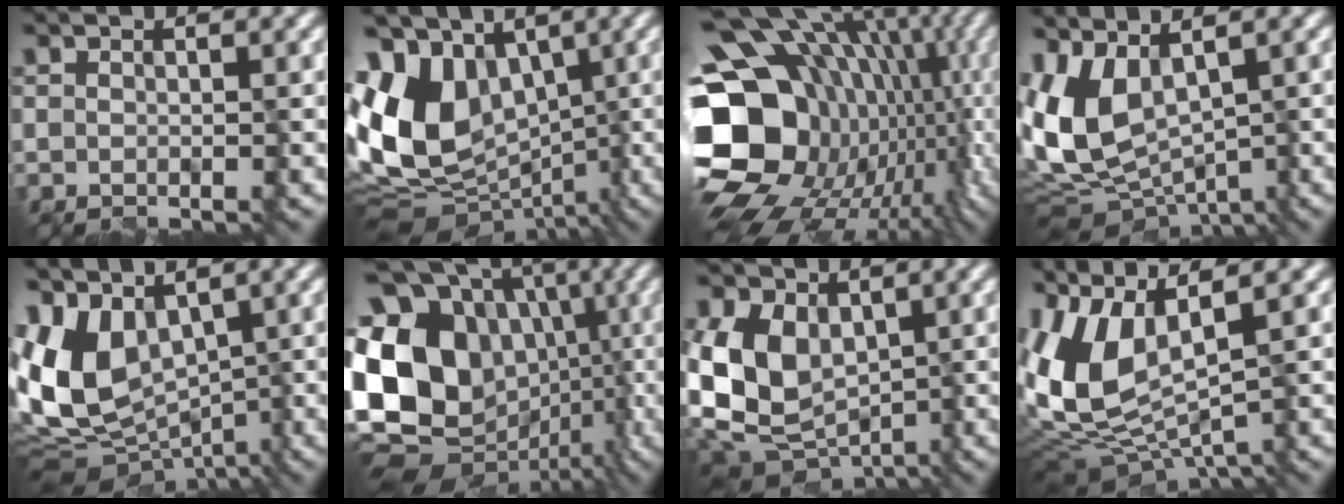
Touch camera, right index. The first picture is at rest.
{"total": 12.6, "force": [0.9, 9.0, 8.7], "torque": [-0.188, 0.015, 0.000]}
{"total": 20.4, "force": [-1.5, 15.6, 13.0], "torque": [-0.242, 0.012, -0.036]}
{"total": 7.5, "force": [0.1, 4.2, 6.2], "torque": [-0.128, -0.015, -0.003]}
{"total": 7.4, "force": [-0.1, 5.1, 5.5], "torque": [-0.106, -0.002, -0.016]}
{"total": 21.1, "force": [-0.2, 17.2, 12.3], "torque": [-0.209, 0.022, -0.031]}
{"total": 8.7, "force": [-0.7, 6.3, 5.9], "torque": [-0.107, -0.003, -0.026]}
{"total": 8.2, "force": [0.5, 3.5, 7.4], "torque": [-0.175, 0.001, 0.003]}